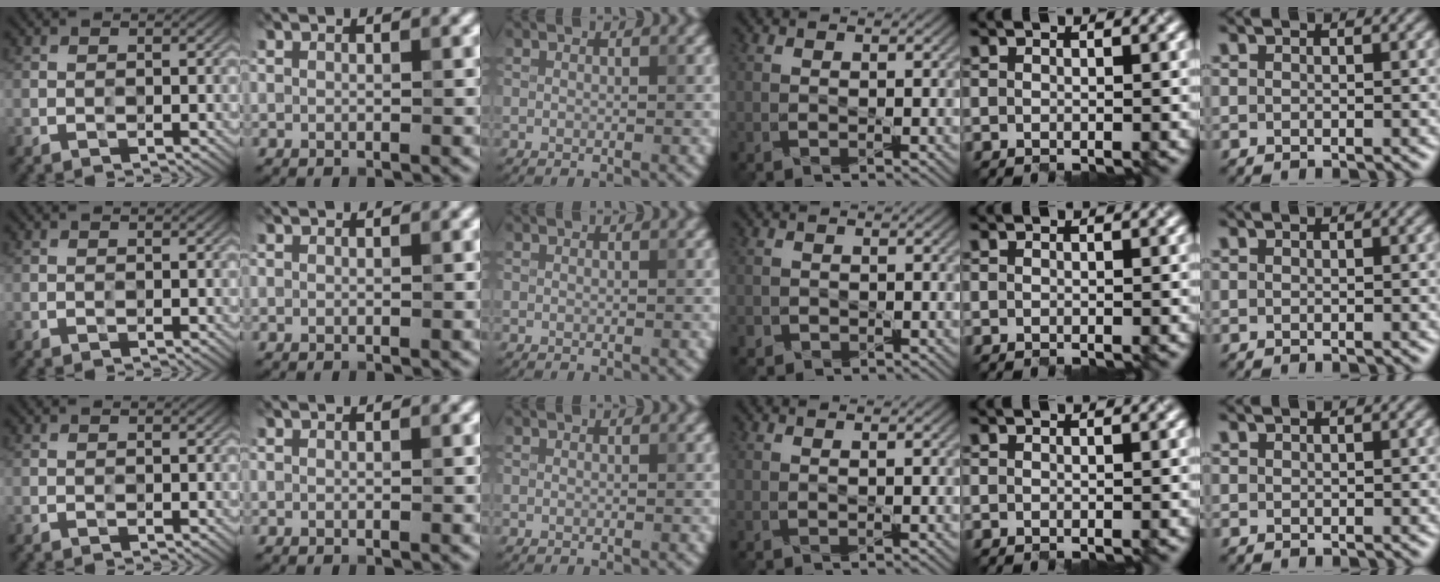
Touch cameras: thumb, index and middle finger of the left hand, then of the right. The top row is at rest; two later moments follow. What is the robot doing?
{"motion": "close", "object": "hinged tin"}